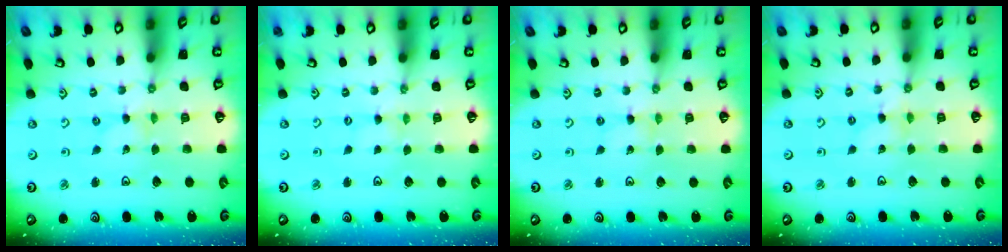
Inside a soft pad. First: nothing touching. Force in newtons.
{"total": 0.0}
{"total": 1.6, "press": 1.6, "slide": 0.2}
{"total": 1.1, "press": 1.1, "slide": 0.1}